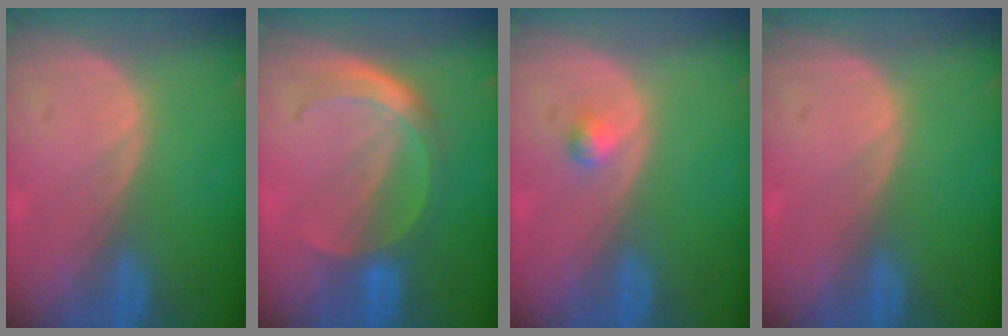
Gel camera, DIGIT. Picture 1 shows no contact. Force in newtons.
{"total": 5.7, "press": 5.2, "slide": 2.5}
{"total": 1.3, "press": 1.2, "slide": 0.1}
{"total": 0.0}